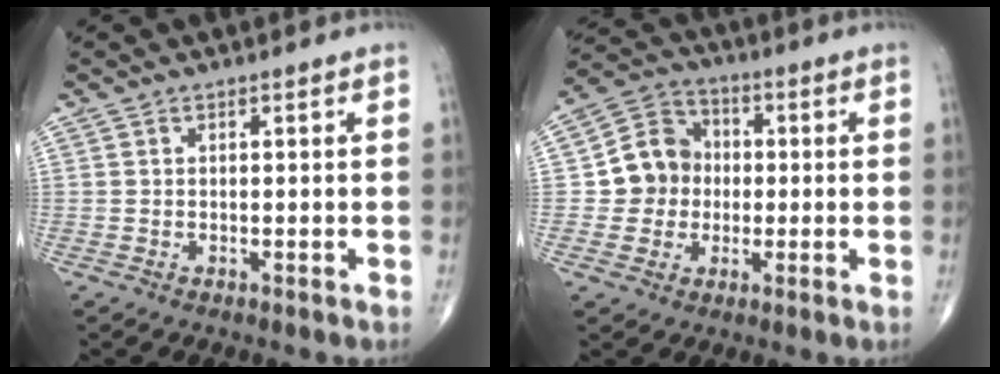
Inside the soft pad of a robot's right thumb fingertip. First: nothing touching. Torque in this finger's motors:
{"motor_torque": [0.01, 0.01, 0.06, -0.07, 0.04]}